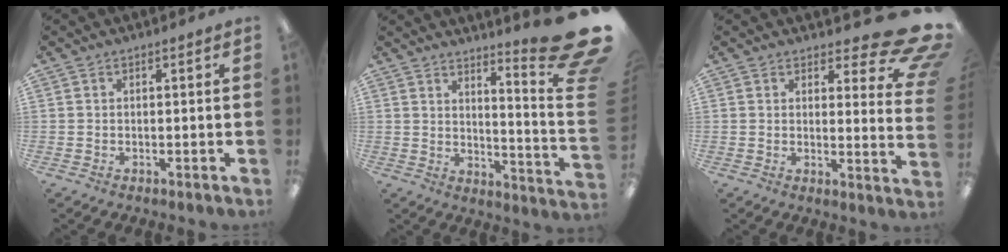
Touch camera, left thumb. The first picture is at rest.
{"total": 13.0, "force": [8.4, 1.8, 9.8], "torque": [-0.139, -0.078, 0.137]}
{"total": 11.1, "force": [7.1, 3.8, 7.6], "torque": [-0.086, -0.056, 0.123]}